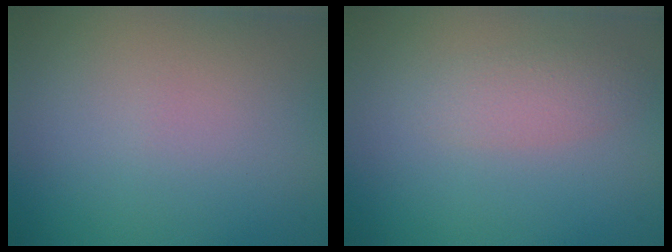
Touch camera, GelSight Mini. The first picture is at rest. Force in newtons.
{"total": 2.0, "press": 2.0, "slide": 0.1}